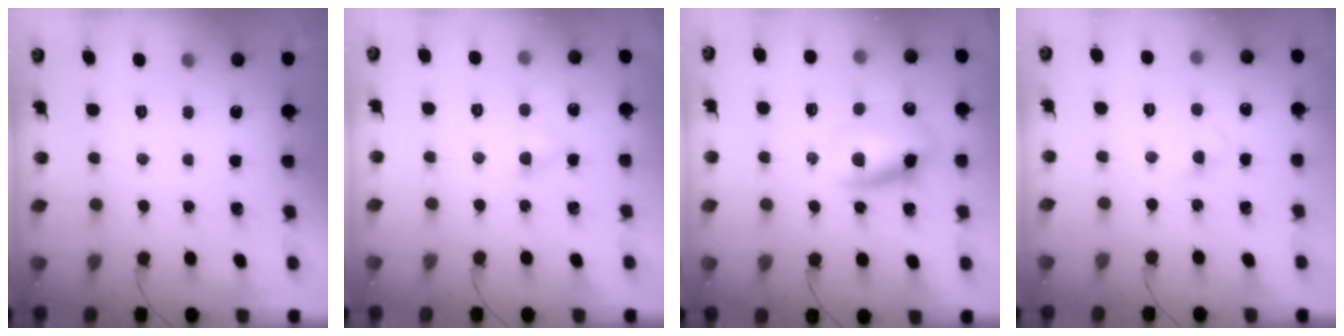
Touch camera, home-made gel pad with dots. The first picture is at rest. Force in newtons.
{"total": 4.0, "press": 3.8, "slide": 1.0}
{"total": 11.8, "press": 11.5, "slide": 2.7}
{"total": 2.3, "press": 2.1, "slide": 1.0}